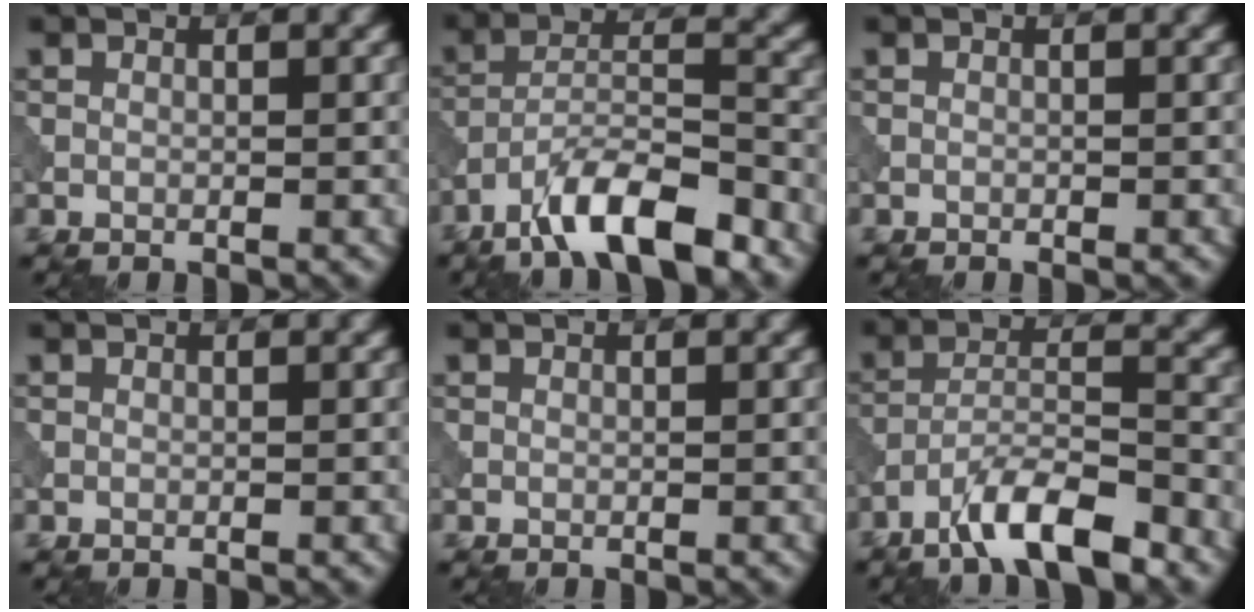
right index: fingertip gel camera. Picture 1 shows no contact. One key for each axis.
{"total": 8.1, "fx": -5.8, "fy": 2.1, "fz": 5.2, "tx": -0.086, "ty": 0.008, "tz": -0.106}
{"total": 0.0}
{"total": 0.0}
{"total": 0.0}
{"total": 6.8, "fx": -5.0, "fy": 1.5, "fz": 4.3, "tx": -0.071, "ty": 0.006, "tz": -0.093}